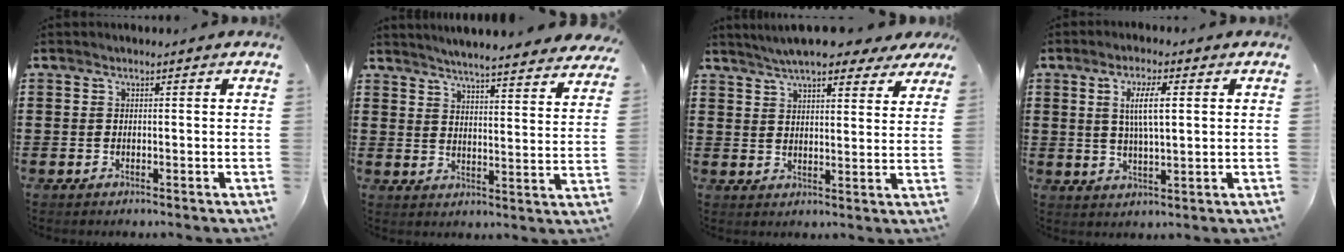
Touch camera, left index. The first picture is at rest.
{"total": 4.1, "force": [4.1, -0.5, 0.5], "torque": [-0.031, -0.031, 0.067]}
{"total": 7.3, "force": [6.5, 1.5, 2.9], "torque": [-0.070, -0.010, 0.117]}
{"total": 6.2, "force": [1.5, 1.6, 5.8], "torque": [-0.117, 0.007, 0.023]}